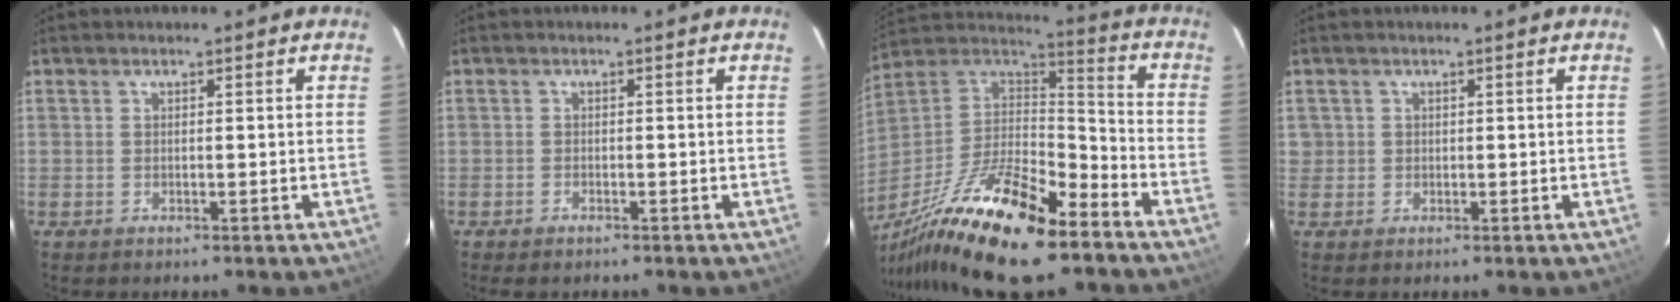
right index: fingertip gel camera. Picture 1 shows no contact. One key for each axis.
{"total": 1.2, "fx": -1.0, "fy": 0.5, "fz": 0.4, "tx": -0.012, "ty": -0.001, "tz": -0.021}
{"total": 25.9, "fx": -17.7, "fy": 7.1, "fz": 17.6, "tx": -0.337, "ty": -0.041, "tz": -0.306}
{"total": 1.5, "fx": 0.1, "fy": 1.5, "fz": -0.1, "tx": 0.012, "ty": 0.010, "tz": 0.005}